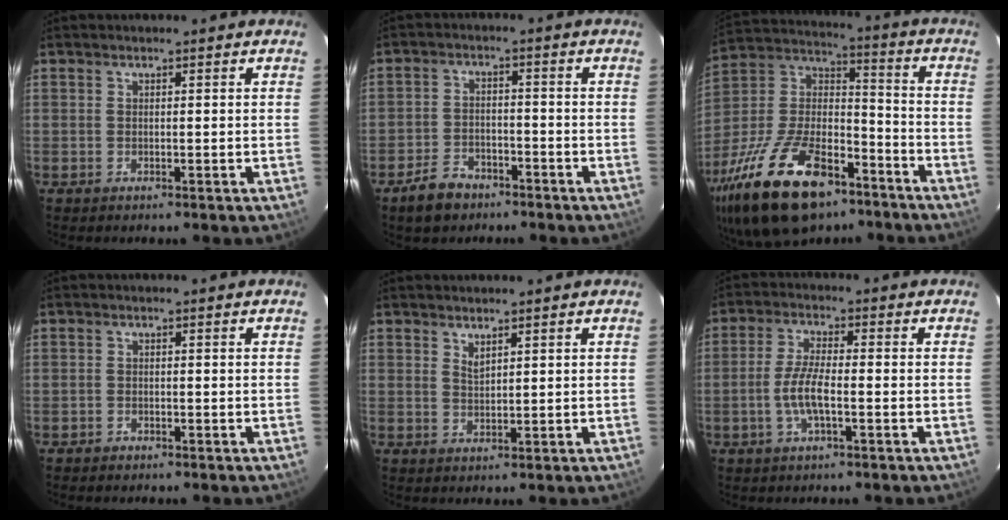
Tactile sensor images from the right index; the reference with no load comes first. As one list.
[{"total": 6.7, "force": [-4.8, 4.0, 2.5], "torque": [-0.070, 0.013, -0.076]}, {"total": 28.6, "force": [-17.8, 13.3, 18.1], "torque": [-0.367, -0.009, -0.292]}, {"total": 1.1, "force": [-0.9, 0.6, 0.0], "torque": [-0.004, 0.004, -0.016]}, {"total": 1.6, "force": [1.3, 0.4, 0.8], "torque": [-0.016, 0.000, 0.024]}, {"total": 6.0, "force": [-1.8, 1.4, 5.5], "torque": [-0.116, 0.000, -0.037]}]